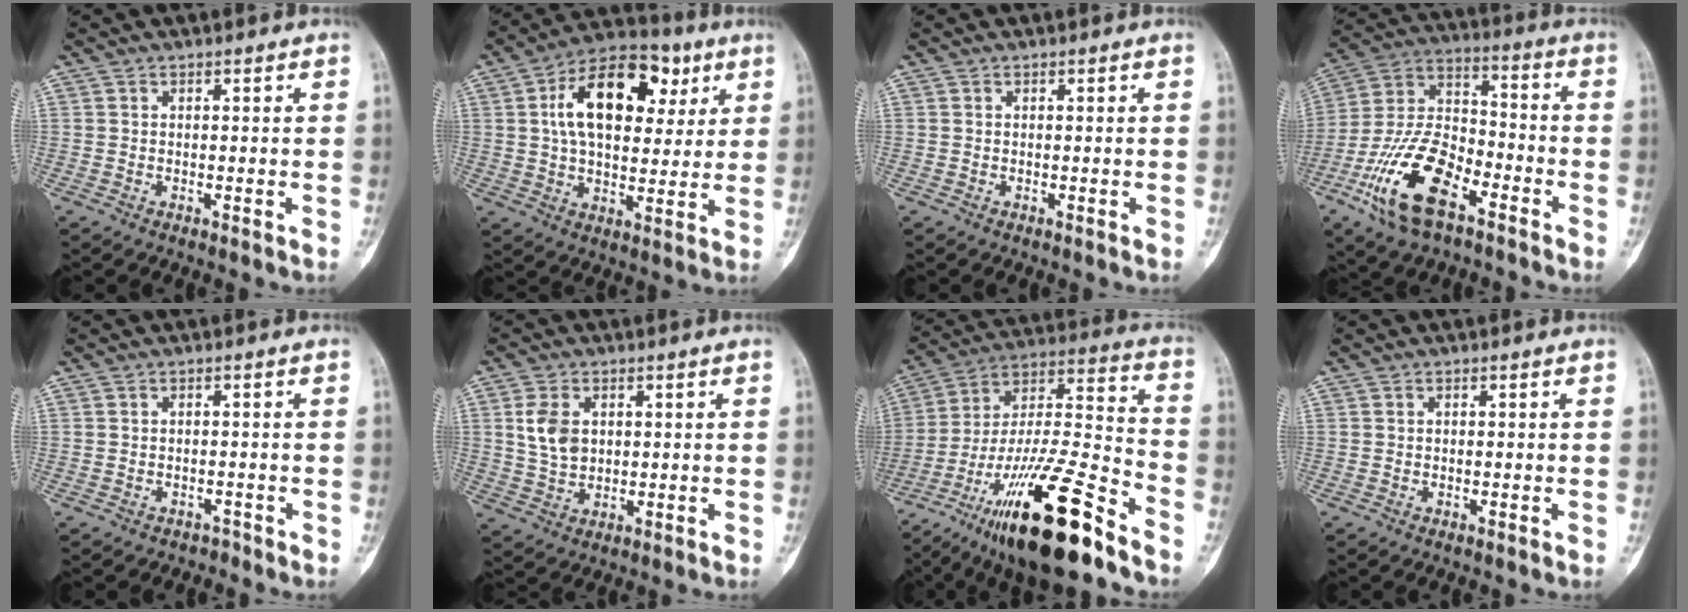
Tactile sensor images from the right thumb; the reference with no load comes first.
{"total": 18.3, "force": [5.8, 10.8, 13.5], "torque": [-0.191, 0.002, 0.090]}
{"total": 0.0}
{"total": 18.3, "force": [-9.3, 8.7, 13.2], "torque": [-0.248, 0.053, -0.178]}
{"total": 1.3, "force": [-1.1, 0.8, -0.2], "torque": [-0.001, 0.011, -0.020]}
{"total": 6.4, "force": [1.2, 4.5, 4.5], "torque": [-0.079, -0.002, 0.029]}
{"total": 26.0, "force": [-16.7, 5.6, 19.1], "torque": [-0.330, 0.070, -0.285]}
{"total": 0.0}